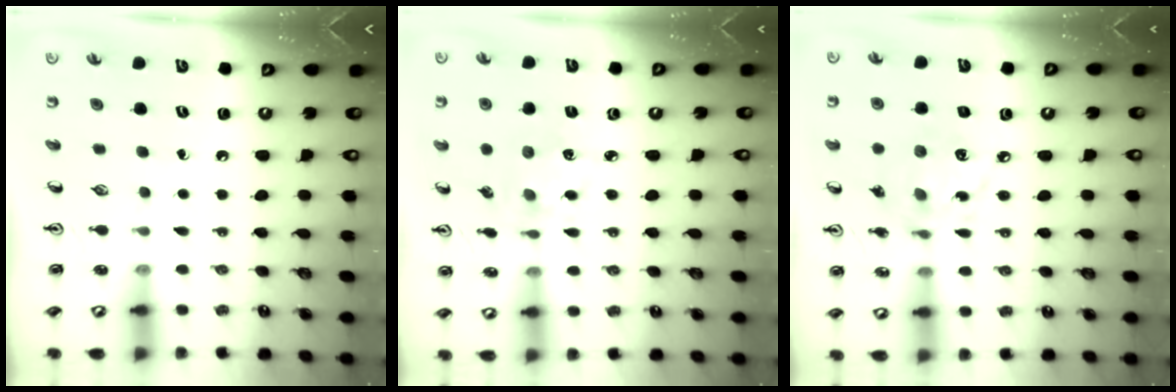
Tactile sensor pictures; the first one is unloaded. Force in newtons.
{"total": 5.1, "press": 4.9, "slide": 1.4}
{"total": 9.8, "press": 9.8, "slide": 0.6}